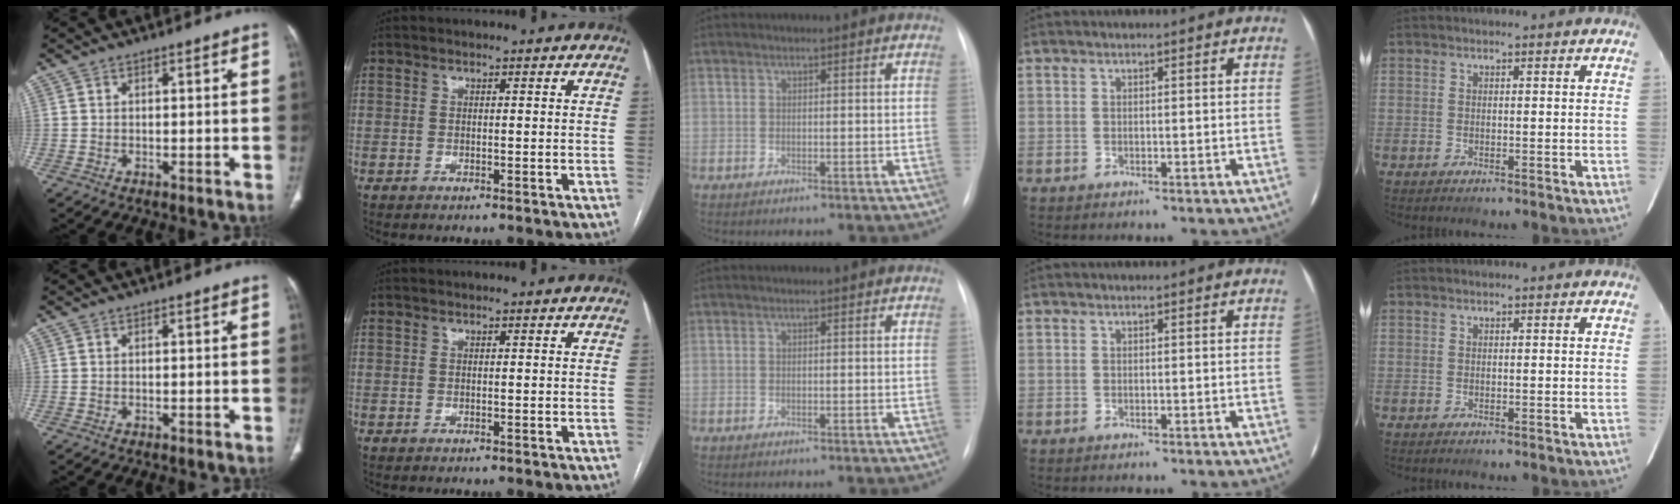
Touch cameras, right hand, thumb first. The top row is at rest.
{}